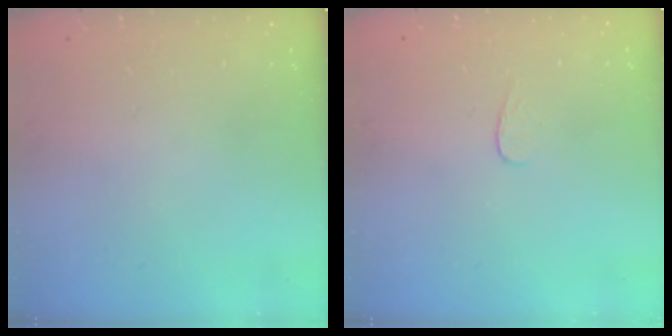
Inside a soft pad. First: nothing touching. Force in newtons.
{"total": 3.1, "press": 3.0, "slide": 0.3}